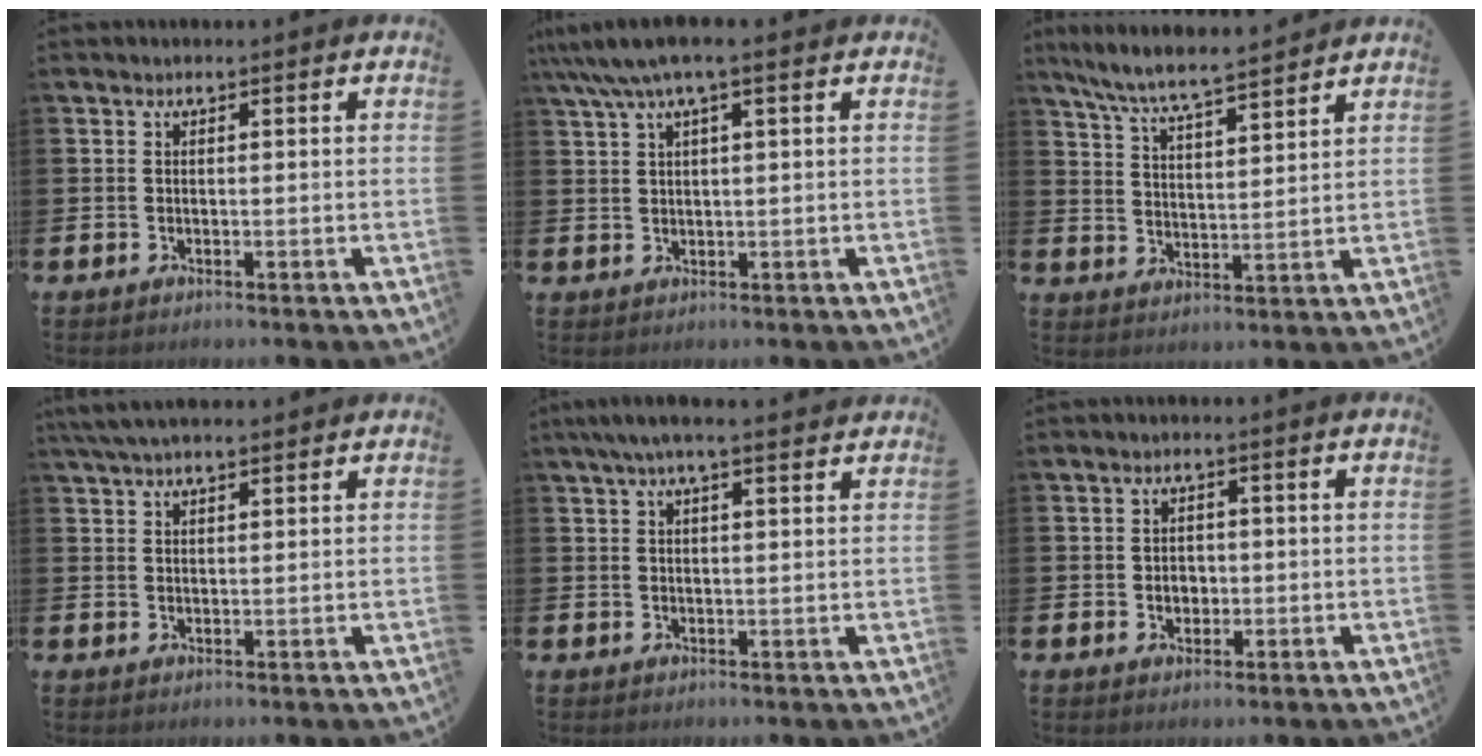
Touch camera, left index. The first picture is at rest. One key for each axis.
{"total": 4.6, "fx": 2.8, "fy": 0.9, "fz": 3.5, "tx": -0.073, "ty": -0.001, "tz": 0.050}
{"total": 7.2, "fx": 6.9, "fy": 0.0, "fz": 2.1, "tx": -0.066, "ty": -0.041, "tz": 0.122}
{"total": 3.7, "fx": 3.2, "fy": 0.9, "fz": 1.7, "tx": -0.033, "ty": -0.006, "tz": 0.059}
{"total": 4.2, "fx": 3.4, "fy": 0.5, "fz": 2.3, "tx": -0.049, "ty": -0.003, "tz": 0.061}
{"total": 2.1, "fx": -0.2, "fy": 1.8, "fz": 1.1, "tx": 0.000, "ty": -0.001, "tz": -0.012}